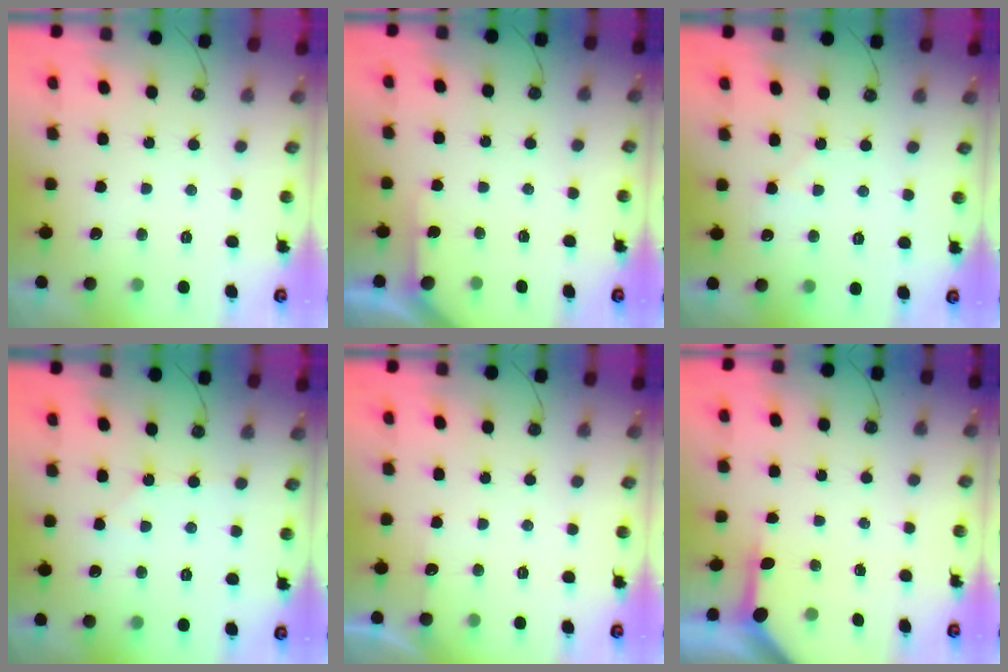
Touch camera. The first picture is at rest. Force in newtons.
{"total": 2.5, "press": 2.5, "slide": 0.3}
{"total": 5.7, "press": 5.7, "slide": 0.8}
{"total": 5.4, "press": 5.4, "slide": 1.0}
{"total": 2.7, "press": 2.7, "slide": 0.3}
{"total": 3.6, "press": 3.5, "slide": 0.4}